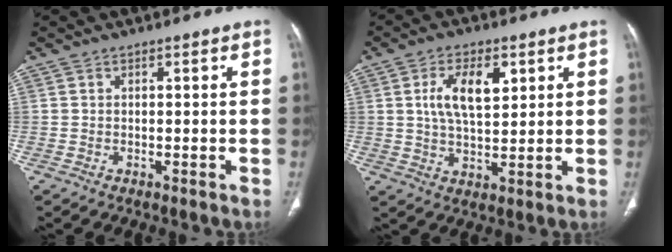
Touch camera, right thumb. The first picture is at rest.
{"total": 9.0, "force": [2.9, 4.4, 7.3], "torque": [-0.119, -0.008, 0.055]}